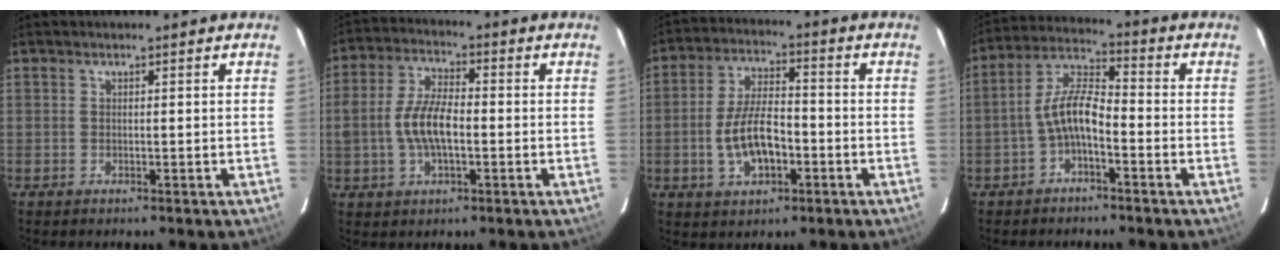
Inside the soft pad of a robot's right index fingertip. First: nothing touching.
{"total": 9.0, "force": [-1.4, 4.2, 7.8], "torque": [-0.159, 0.009, -0.026]}
{"total": 10.1, "force": [-3.0, 4.8, 8.3], "torque": [-0.168, 0.005, -0.045]}
{"total": 7.4, "force": [-3.0, 2.6, 6.3], "torque": [-0.135, 0.019, -0.058]}